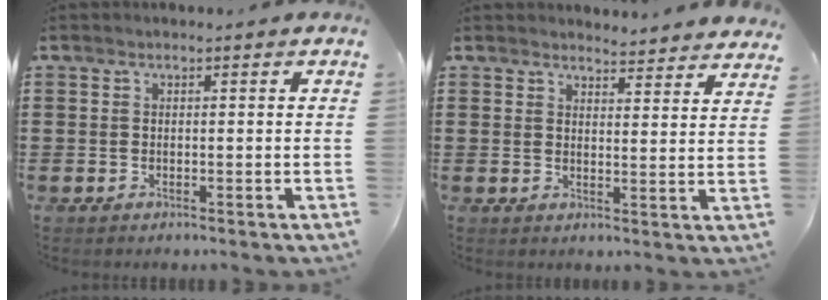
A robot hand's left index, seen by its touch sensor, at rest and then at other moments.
{"total": 3.7, "force": [3.7, 0.2, 0.2], "torque": [-0.009, -0.021, 0.068]}